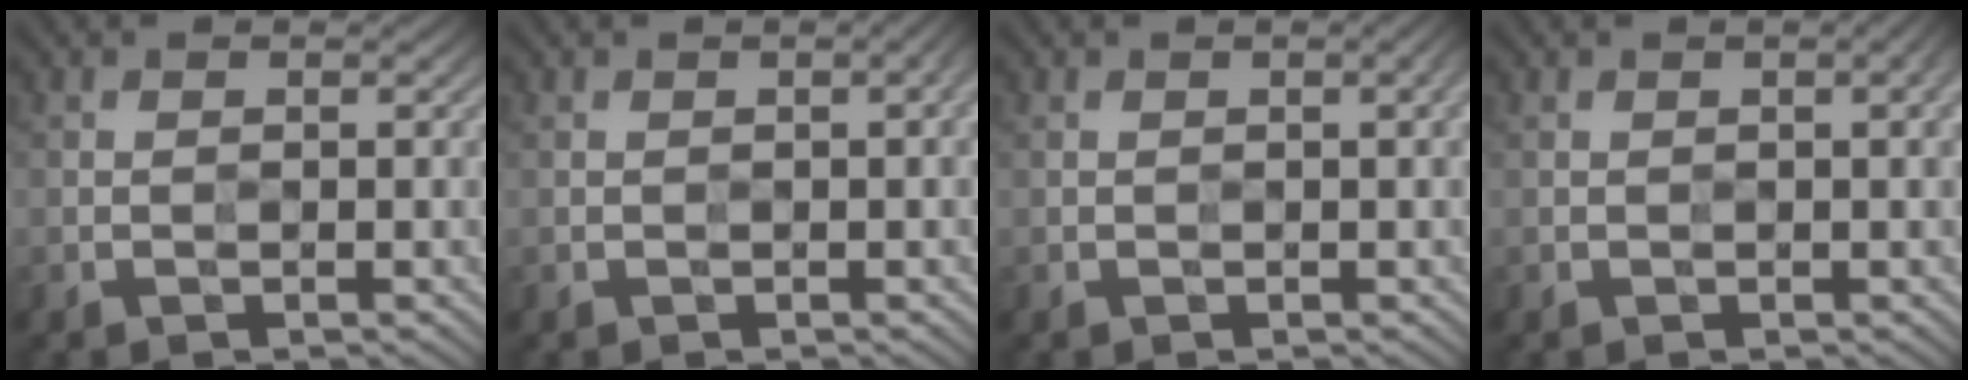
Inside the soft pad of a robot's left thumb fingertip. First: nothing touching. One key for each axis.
{"total": 1.5, "fx": 0.1, "fy": 0.3, "fz": 1.5, "tx": -0.022, "ty": 0.005, "tz": 0.000}
{"total": 1.5, "fx": 0.3, "fy": 0.3, "fz": 1.5, "tx": -0.022, "ty": 0.004, "tz": 0.003}
{"total": 1.9, "fx": 0.4, "fy": 0.4, "fz": 1.9, "tx": -0.026, "ty": 0.006, "tz": 0.005}